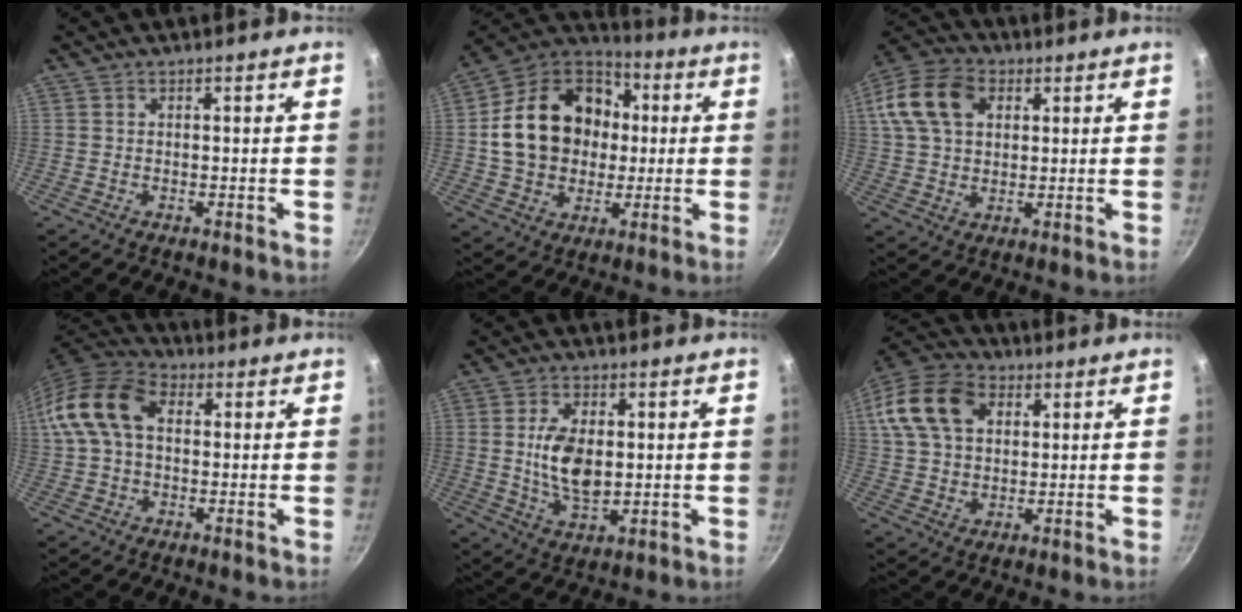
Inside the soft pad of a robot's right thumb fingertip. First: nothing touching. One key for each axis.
{"total": 20.9, "fx": 1.5, "fy": 16.6, "fz": 12.6, "tx": -0.196, "ty": 0.034, "tz": 0.025}
{"total": 14.6, "fx": 4.4, "fy": 10.1, "fz": 9.5, "tx": -0.173, "ty": 0.013, "tz": 0.069}
{"total": 12.4, "fx": 2.0, "fy": 8.2, "fz": 9.2, "tx": -0.163, "ty": 0.028, "tz": 0.018}
{"total": 10.0, "fx": 0.6, "fy": 5.8, "fz": 8.1, "tx": -0.139, "ty": -0.013, "tz": 0.015}
{"total": 16.8, "fx": 5.1, "fy": 11.8, "fz": 10.8, "tx": -0.197, "ty": 0.016, "tz": 0.082}